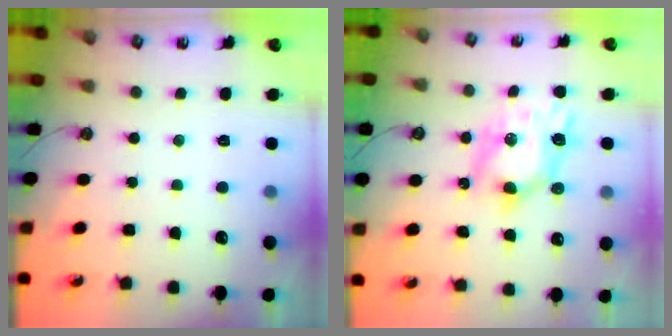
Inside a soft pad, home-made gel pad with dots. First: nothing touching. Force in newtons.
{"total": 9.8, "press": 9.8, "slide": 0.8}